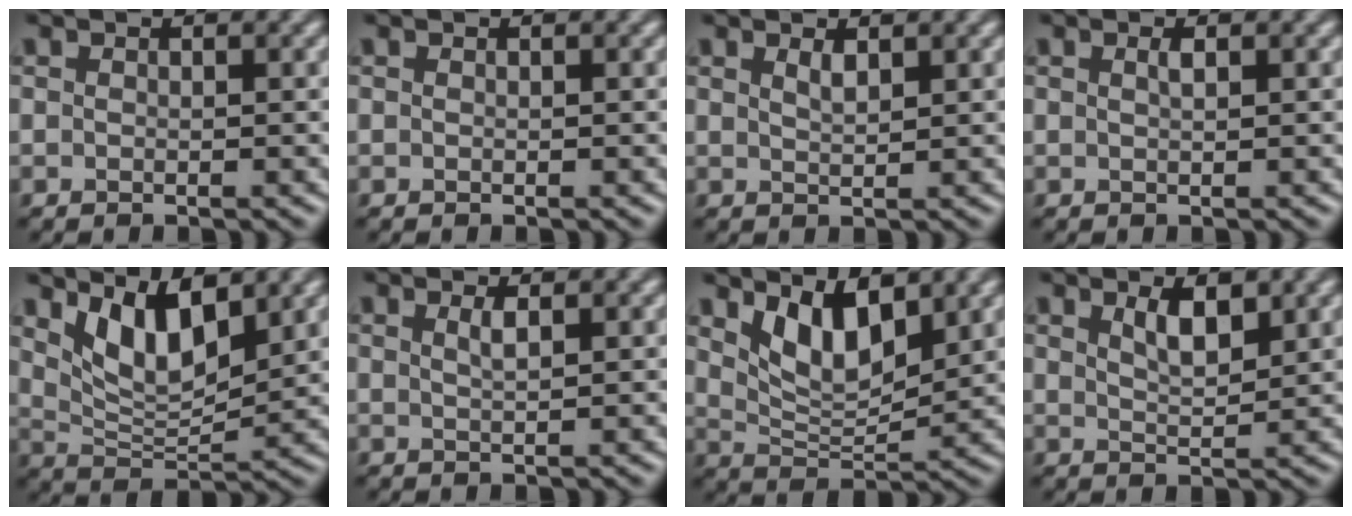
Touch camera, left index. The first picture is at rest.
{"total": 0.0}
{"total": 1.2, "force": [0.9, 0.3, 0.7], "torque": [-0.013, 0.000, 0.016]}
{"total": 0.8, "force": [0.4, 0.2, 0.7], "torque": [-0.012, 0.002, 0.006]}
{"total": 6.2, "force": [3.4, 2.5, 4.5], "torque": [-0.089, -0.013, 0.062]}
{"total": 1.3, "force": [0.6, 0.3, 1.0], "torque": [-0.015, 0.003, 0.009]}
{"total": 5.5, "force": [3.1, 2.4, 3.9], "torque": [-0.080, -0.014, 0.055]}
{"total": 2.7, "force": [1.6, 0.8, 2.0], "torque": [-0.035, -0.002, 0.029]}